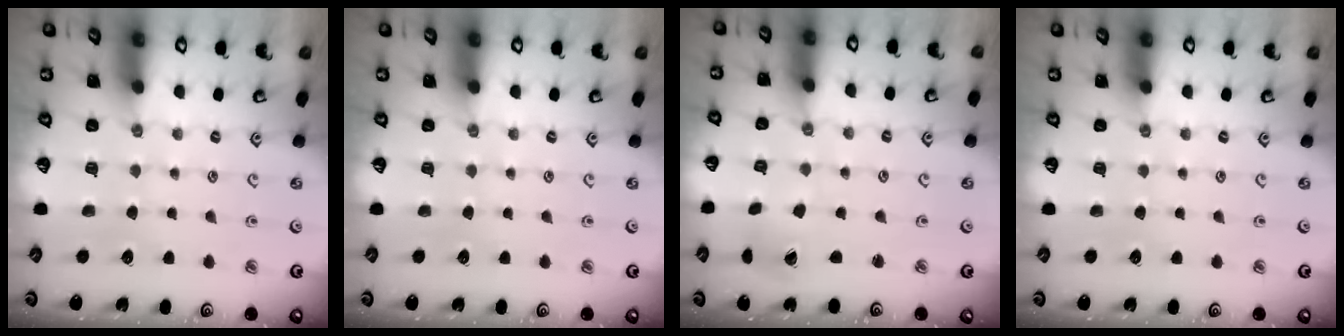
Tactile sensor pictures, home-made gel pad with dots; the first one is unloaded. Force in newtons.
{"total": 0.0}
{"total": 2.9, "press": 2.8, "slide": 0.4}
{"total": 0.0}